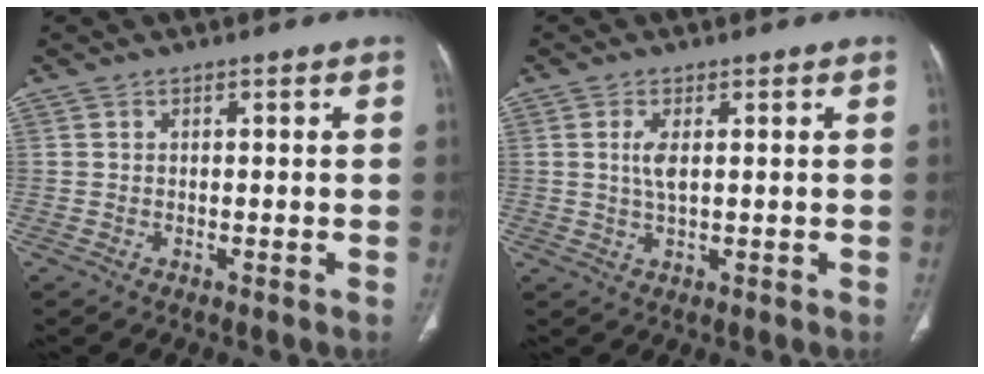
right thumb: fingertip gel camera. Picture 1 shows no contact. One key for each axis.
{"total": 3.2, "fx": 0.7, "fy": 1.1, "fz": 2.9, "tx": -0.070, "ty": -0.002, "tz": 0.018}